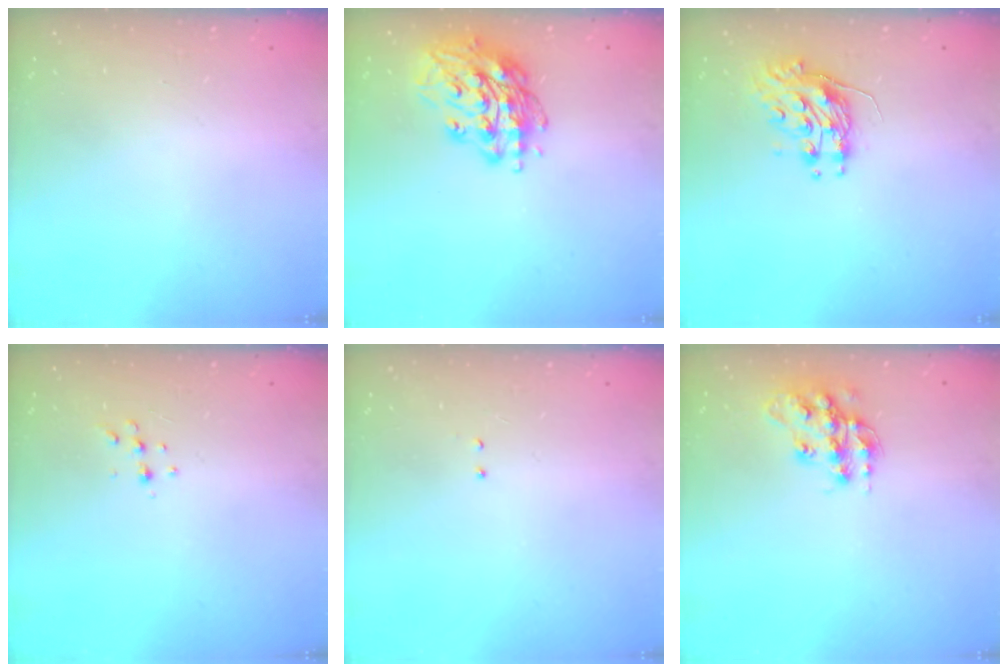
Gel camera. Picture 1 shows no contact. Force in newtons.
{"total": 15.3, "press": 15.3, "slide": 0.8}
{"total": 9.2, "press": 9.2, "slide": 0.5}
{"total": 5.6, "press": 5.6, "slide": 0.7}
{"total": 2.1, "press": 2.0, "slide": 0.6}
{"total": 14.9, "press": 14.9, "slide": 0.9}